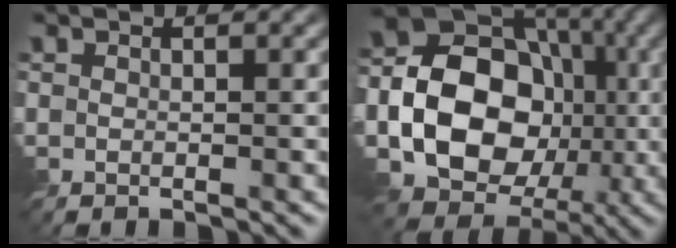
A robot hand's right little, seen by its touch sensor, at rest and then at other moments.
{"total": 15.6, "force": [-2.7, 12.2, 9.3], "torque": [-0.155, -0.009, -0.053]}